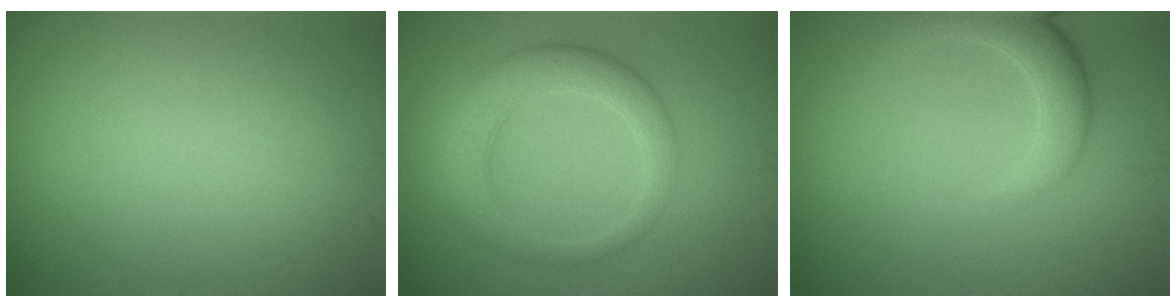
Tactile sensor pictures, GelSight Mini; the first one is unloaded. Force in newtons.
{"total": 4.8, "press": 4.7, "slide": 0.1}
{"total": 3.6, "press": 3.6, "slide": 0.2}